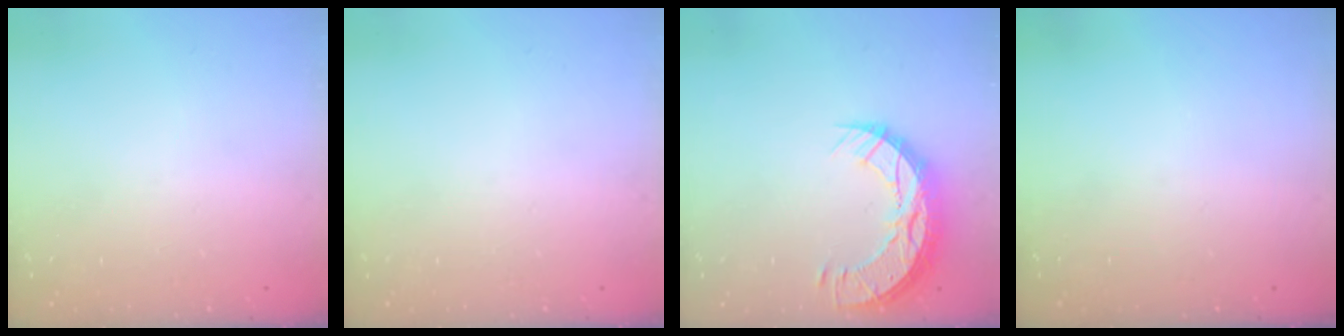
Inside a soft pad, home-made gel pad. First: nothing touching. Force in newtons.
{"total": 0.0}
{"total": 11.7, "press": 11.7, "slide": 0.8}
{"total": 0.0}